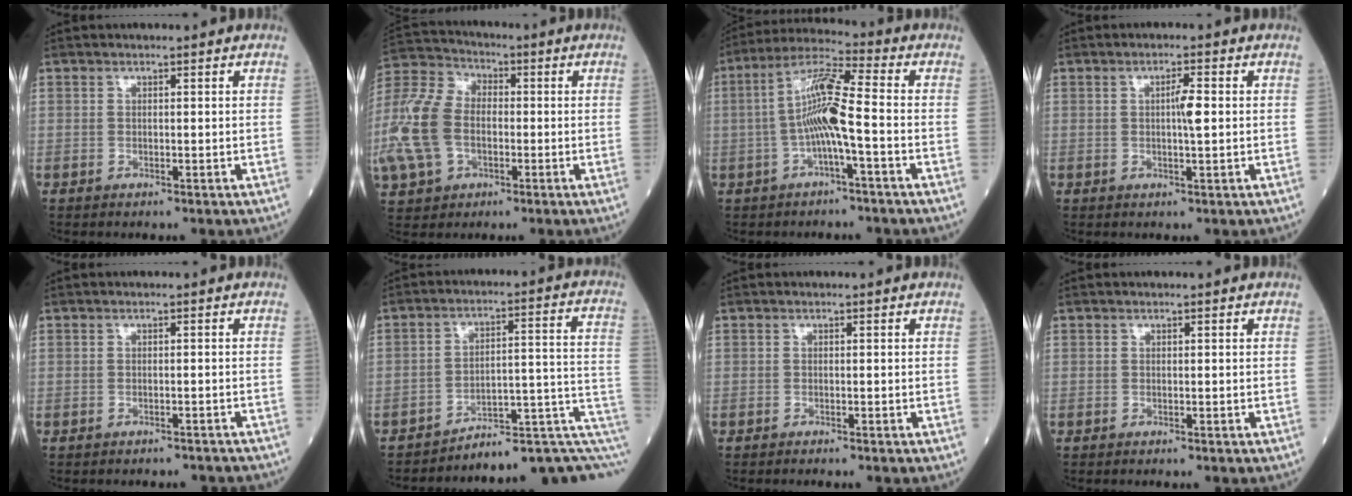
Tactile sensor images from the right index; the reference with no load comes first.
{"total": 15.7, "force": [-4.0, 9.8, 11.6], "torque": [-0.306, 0.016, -0.081]}
{"total": 9.1, "force": [-1.5, 0.4, 9.0], "torque": [-0.176, 0.020, -0.035]}
{"total": 2.7, "force": [0.2, 0.2, 2.7], "torque": [-0.047, 0.001, 0.002]}
{"total": 4.8, "force": [-4.6, 1.2, 0.5], "torque": [-0.005, -0.001, -0.047]}
{"total": 11.2, "force": [-7.3, 2.6, 8.1], "torque": [-0.086, 0.077, -0.094]}
{"total": 2.5, "force": [-2.2, 0.0, 1.1], "torque": [-0.015, -0.002, -0.026]}
{"total": 0.8, "force": [-0.7, 0.0, 0.4], "torque": [0.002, 0.001, -0.011]}